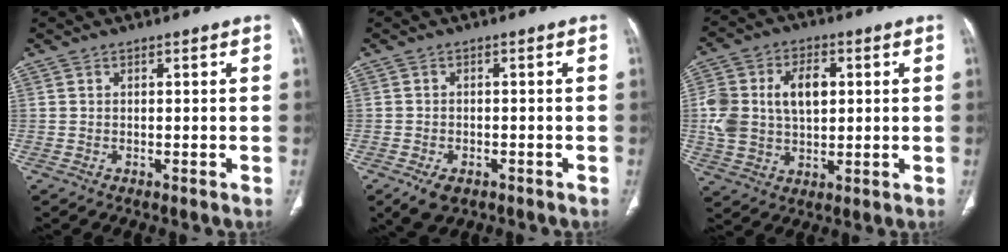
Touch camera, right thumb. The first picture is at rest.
{"total": 4.5, "force": [-2.6, 2.7, 2.6], "torque": [-0.046, 0.001, -0.037]}
{"total": 14.6, "force": [2.0, 9.7, 10.8], "torque": [-0.197, 0.013, 0.041]}